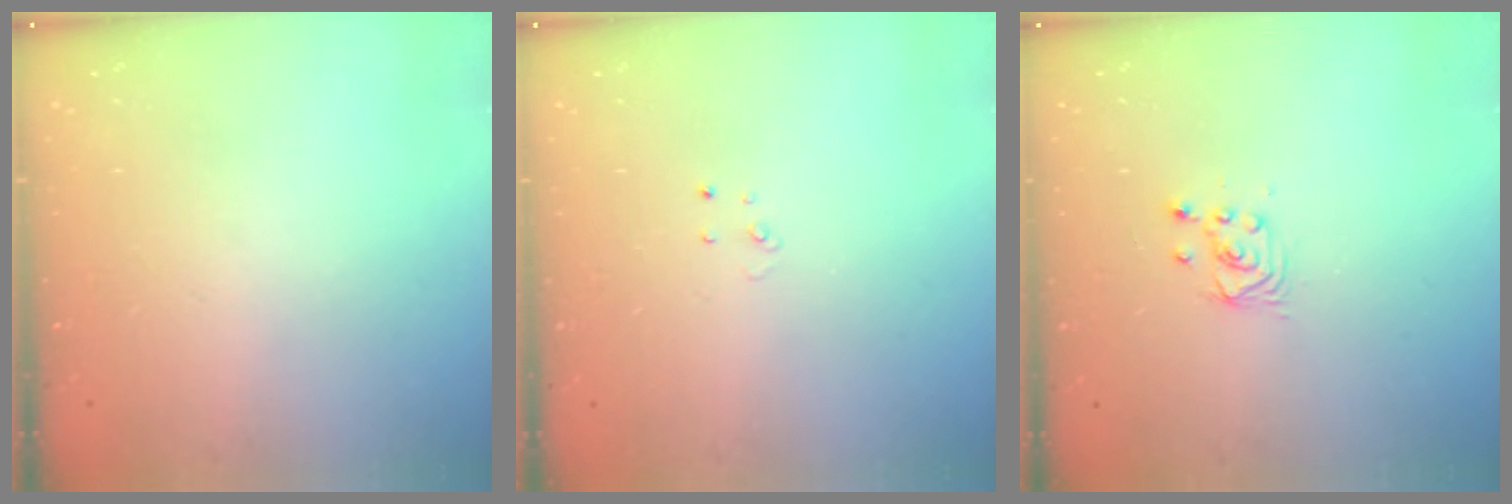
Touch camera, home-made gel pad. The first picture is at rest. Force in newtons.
{"total": 2.6, "press": 2.6, "slide": 0.2}
{"total": 2.2, "press": 2.2, "slide": 0.3}